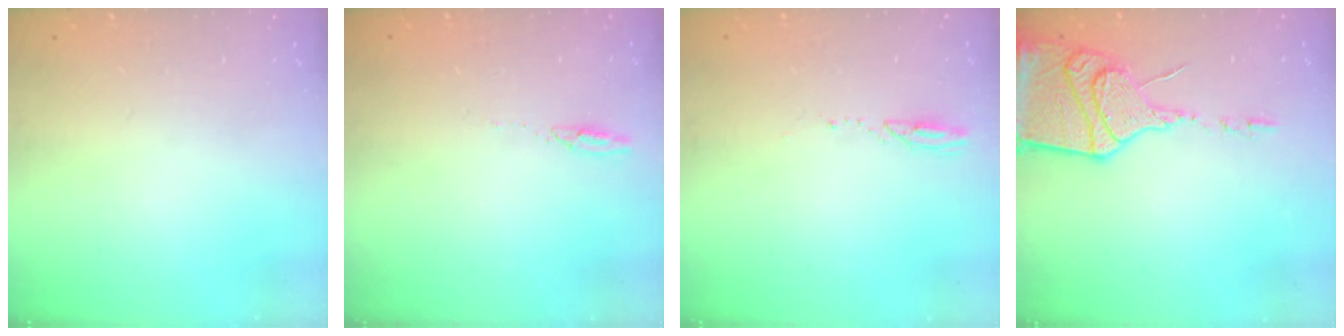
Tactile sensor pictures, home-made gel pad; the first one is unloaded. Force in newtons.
{"total": 2.7, "press": 2.7, "slide": 0.2}
{"total": 2.4, "press": 2.4, "slide": 0.3}
{"total": 16.9, "press": 16.8, "slide": 1.6}